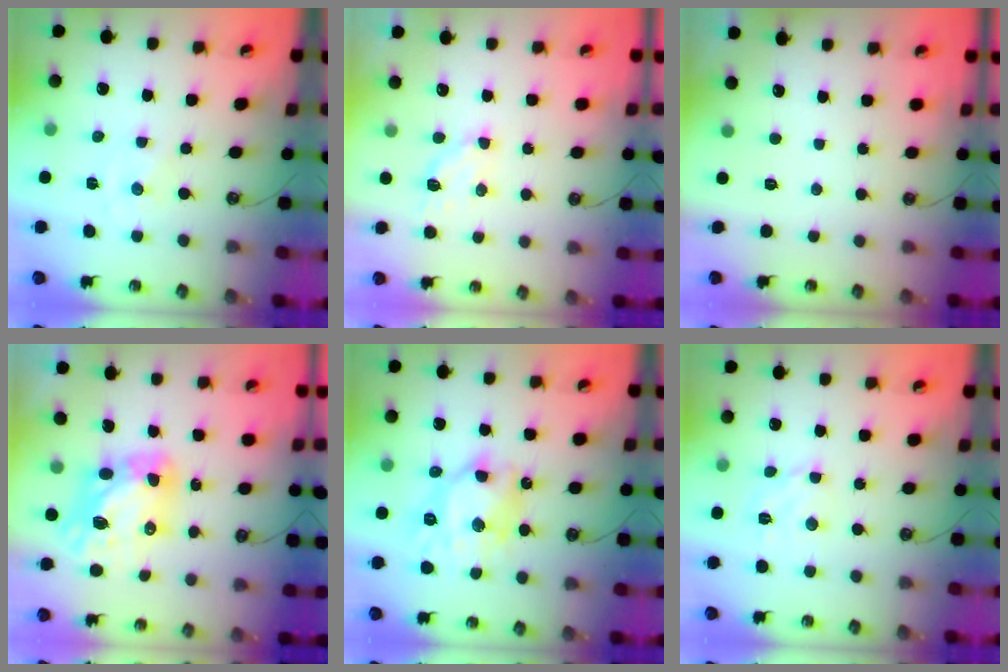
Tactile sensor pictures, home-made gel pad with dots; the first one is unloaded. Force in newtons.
{"total": 5.3, "press": 5.2, "slide": 0.4}
{"total": 0.0}
{"total": 11.0, "press": 10.9, "slide": 1.3}
{"total": 12.4, "press": 12.3, "slide": 1.5}
{"total": 4.2, "press": 4.2, "slide": 0.3}